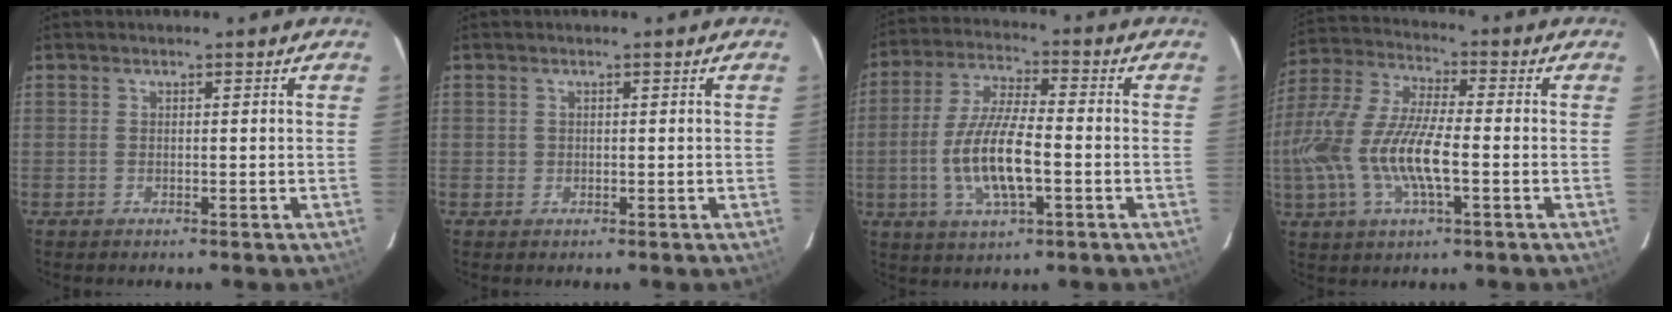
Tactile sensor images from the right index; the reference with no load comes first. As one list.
[{"total": 0.7, "force": [0.1, 0.7, 0.1], "torque": [0.002, 0.003, 0.002]}, {"total": 12.7, "force": [-2.8, 3.8, 11.7], "torque": [-0.240, -0.004, -0.053]}, {"total": 16.9, "force": [-3.4, 5.2, 15.6], "torque": [-0.326, -0.005, -0.071]}]